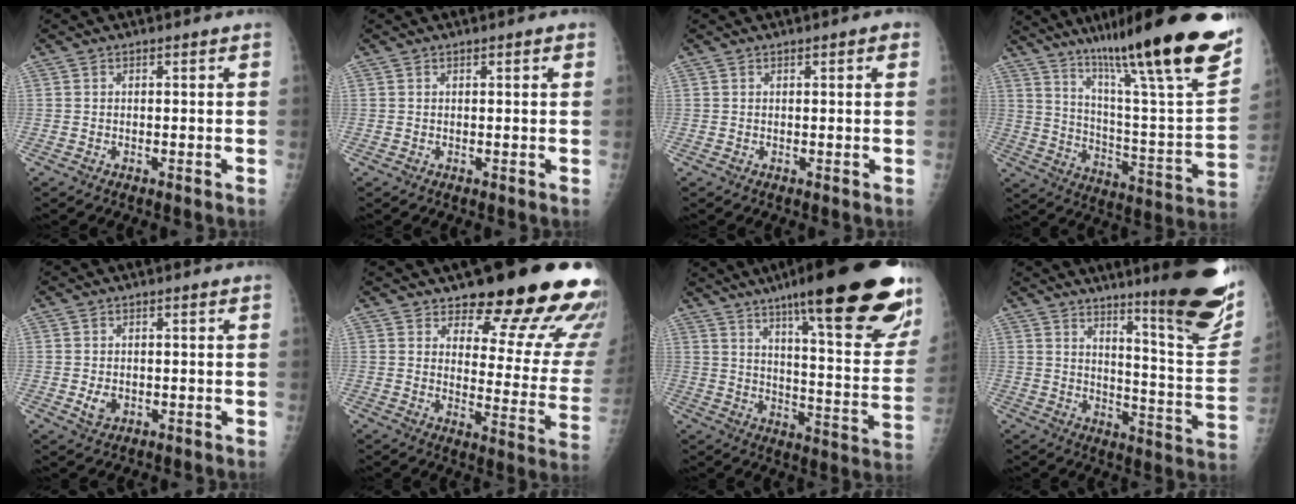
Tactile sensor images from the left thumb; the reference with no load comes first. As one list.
[{"total": 1.1, "force": [0.6, 0.2, 0.9], "torque": [-0.013, 0.000, 0.007]}, {"total": 1.8, "force": [0.9, 0.4, 1.5], "torque": [-0.017, 0.001, 0.009]}, {"total": 32.0, "force": [21.6, 3.7, 23.2], "torque": [-0.314, -0.079, 0.329]}, {"total": 2.6, "force": [-0.1, 1.8, 1.9], "torque": [-0.025, -0.004, 0.007]}, {"total": 21.5, "force": [16.5, 6.5, 12.2], "torque": [-0.108, -0.109, 0.204]}, {"total": 31.4, "force": [20.3, 5.9, 23.2], "torque": [-0.269, -0.066, 0.286]}, {"total": 21.3, "force": [13.8, 2.9, 16.0], "torque": [-0.183, -0.089, 0.193]}]